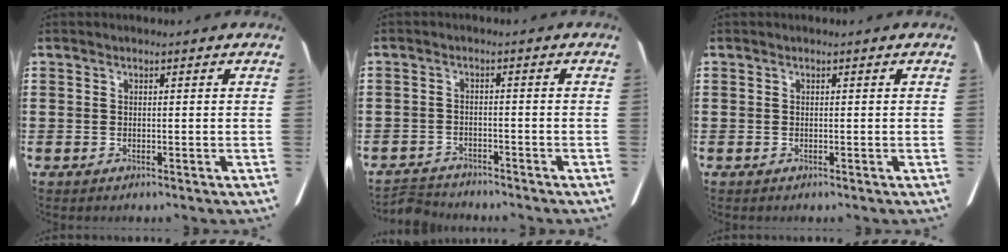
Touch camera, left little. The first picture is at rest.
{"total": 2.5, "force": [-2.5, 0.1, -0.1], "torque": [-0.005, -0.002, -0.054]}
{"total": 0.0}